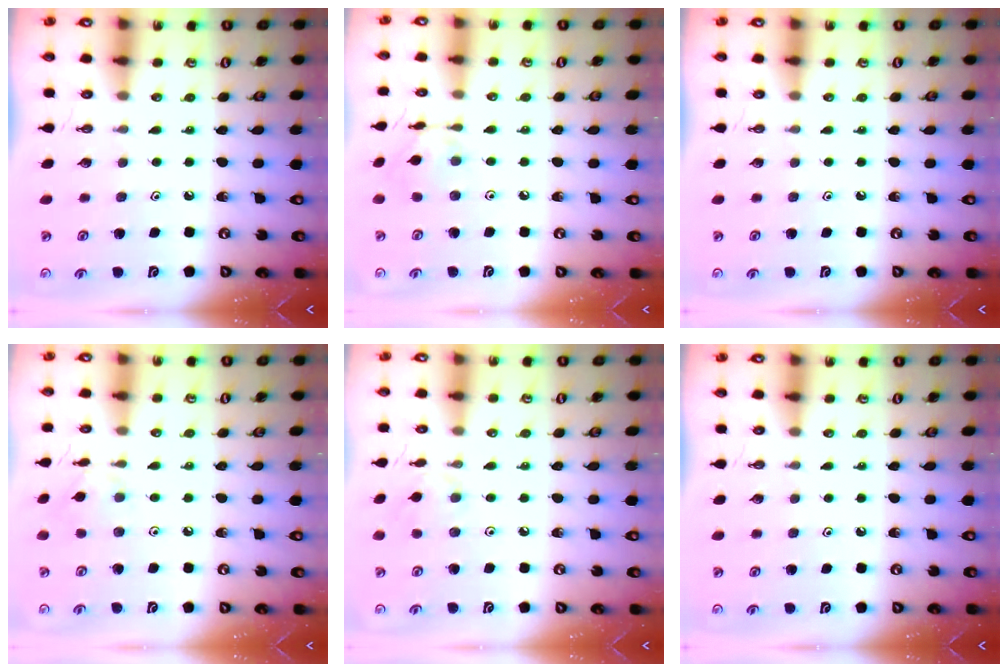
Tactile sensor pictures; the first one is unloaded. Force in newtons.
{"total": 4.6, "press": 4.6, "slide": 0.4}
{"total": 0.0}
{"total": 2.0, "press": 2.0, "slide": 0.2}
{"total": 2.8, "press": 2.7, "slide": 0.6}
{"total": 0.0}